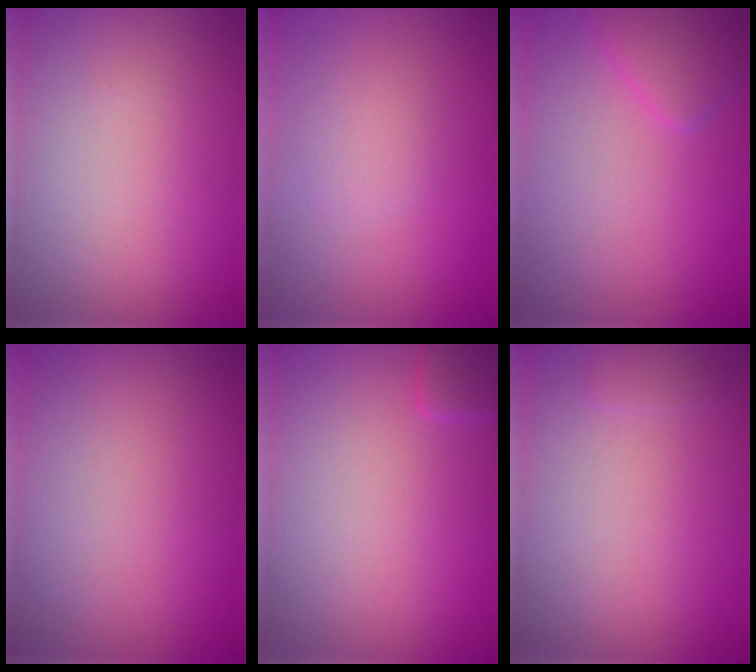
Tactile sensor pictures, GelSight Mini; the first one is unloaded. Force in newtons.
{"total": 1.5, "press": 1.5, "slide": 0.0}
{"total": 2.2, "press": 2.2, "slide": 0.1}
{"total": 0.0}
{"total": 1.3, "press": 1.3, "slide": 0.2}
{"total": 0.7, "press": 0.7, "slide": 0.1}